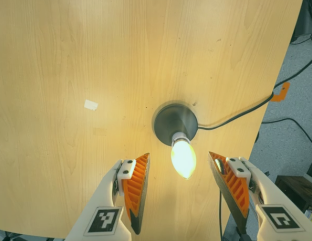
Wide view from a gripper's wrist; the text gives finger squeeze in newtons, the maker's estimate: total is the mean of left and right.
{"total": 0.0}